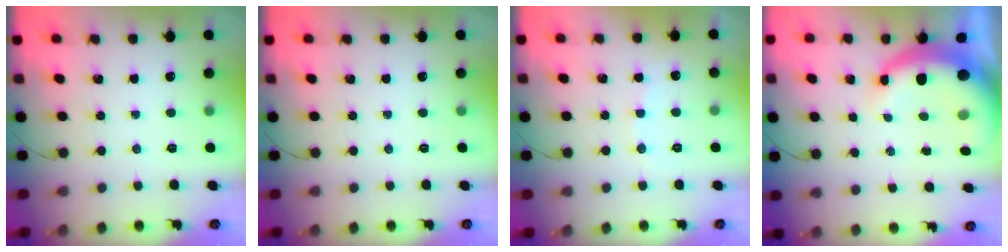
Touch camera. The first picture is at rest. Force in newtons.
{"total": 0.0}
{"total": 5.8, "press": 5.7, "slide": 1.0}
{"total": 8.9, "press": 8.8, "slide": 1.6}